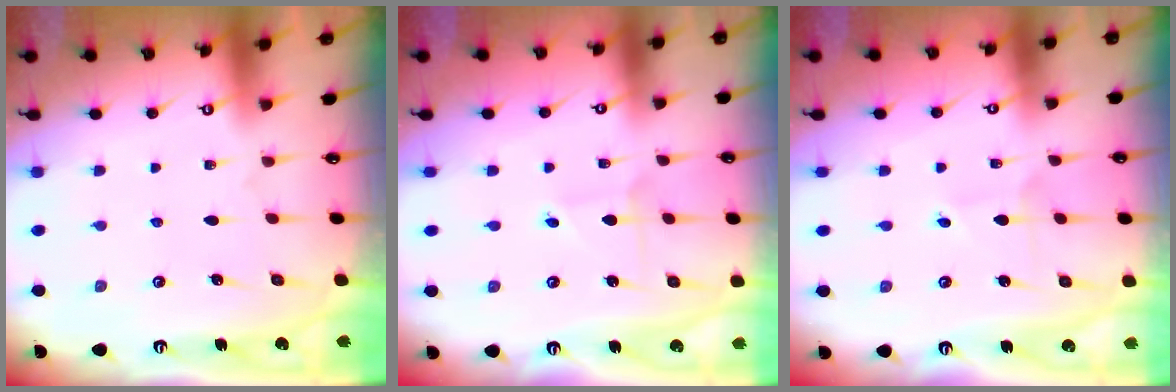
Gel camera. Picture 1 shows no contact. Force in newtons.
{"total": 3.1, "press": 3.1, "slide": 0.1}
{"total": 3.1, "press": 3.1, "slide": 0.3}